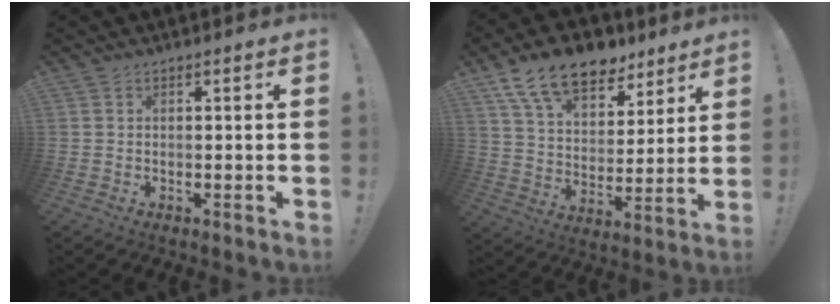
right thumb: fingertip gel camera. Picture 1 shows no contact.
{"total": 16.7, "force": [11.1, 9.2, 8.4], "torque": [-0.147, -0.067, 0.204]}